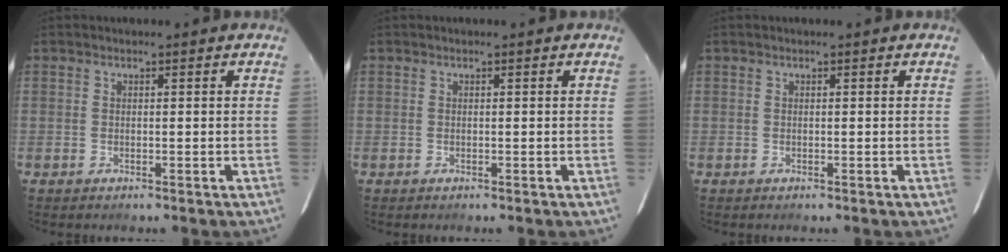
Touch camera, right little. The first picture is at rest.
{"total": 0.0}
{"total": 0.0}